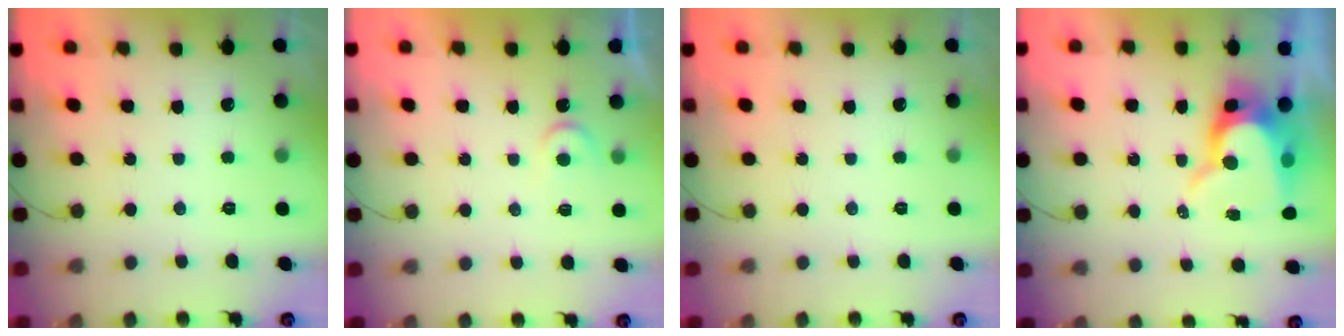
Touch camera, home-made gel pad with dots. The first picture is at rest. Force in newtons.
{"total": 4.1, "press": 4.1, "slide": 0.4}
{"total": 0.0}
{"total": 10.5, "press": 10.5, "slide": 1.0}